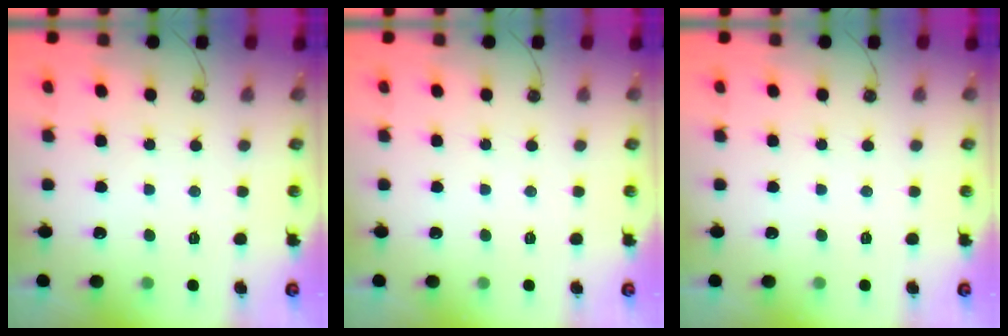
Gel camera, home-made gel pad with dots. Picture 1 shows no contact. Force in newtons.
{"total": 0.0}
{"total": 0.0}